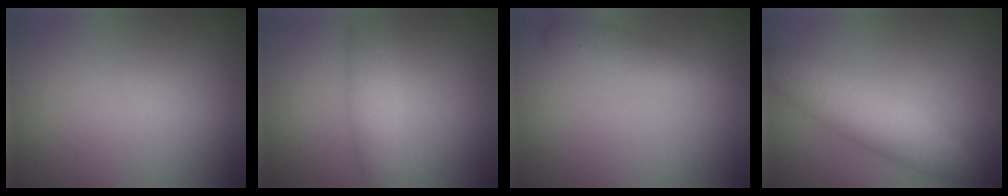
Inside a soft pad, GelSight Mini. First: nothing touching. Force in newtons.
{"total": 2.7, "press": 2.7, "slide": 0.1}
{"total": 2.8, "press": 2.8, "slide": 0.1}
{"total": 4.6, "press": 4.6, "slide": 0.1}